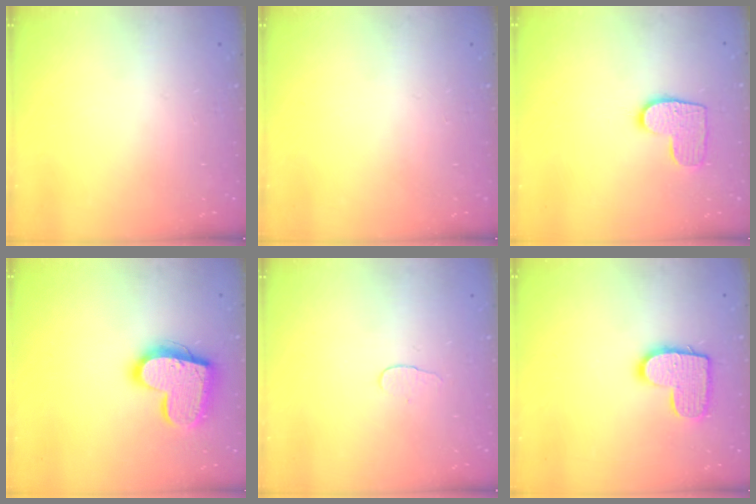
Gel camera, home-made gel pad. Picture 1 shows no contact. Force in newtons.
{"total": 0.0}
{"total": 9.2, "press": 9.2, "slide": 0.3}
{"total": 18.0, "press": 17.9, "slide": 1.4}
{"total": 3.1, "press": 3.1, "slide": 0.3}
{"total": 12.0, "press": 12.0, "slide": 0.8}